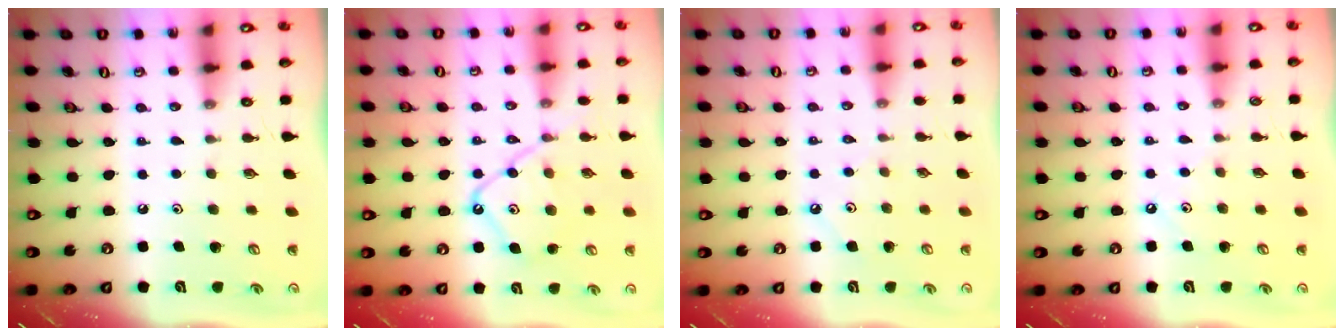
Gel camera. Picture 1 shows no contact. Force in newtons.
{"total": 12.5, "press": 12.5, "slide": 1.2}
{"total": 2.9, "press": 2.9, "slide": 0.4}
{"total": 3.3, "press": 3.2, "slide": 0.5}